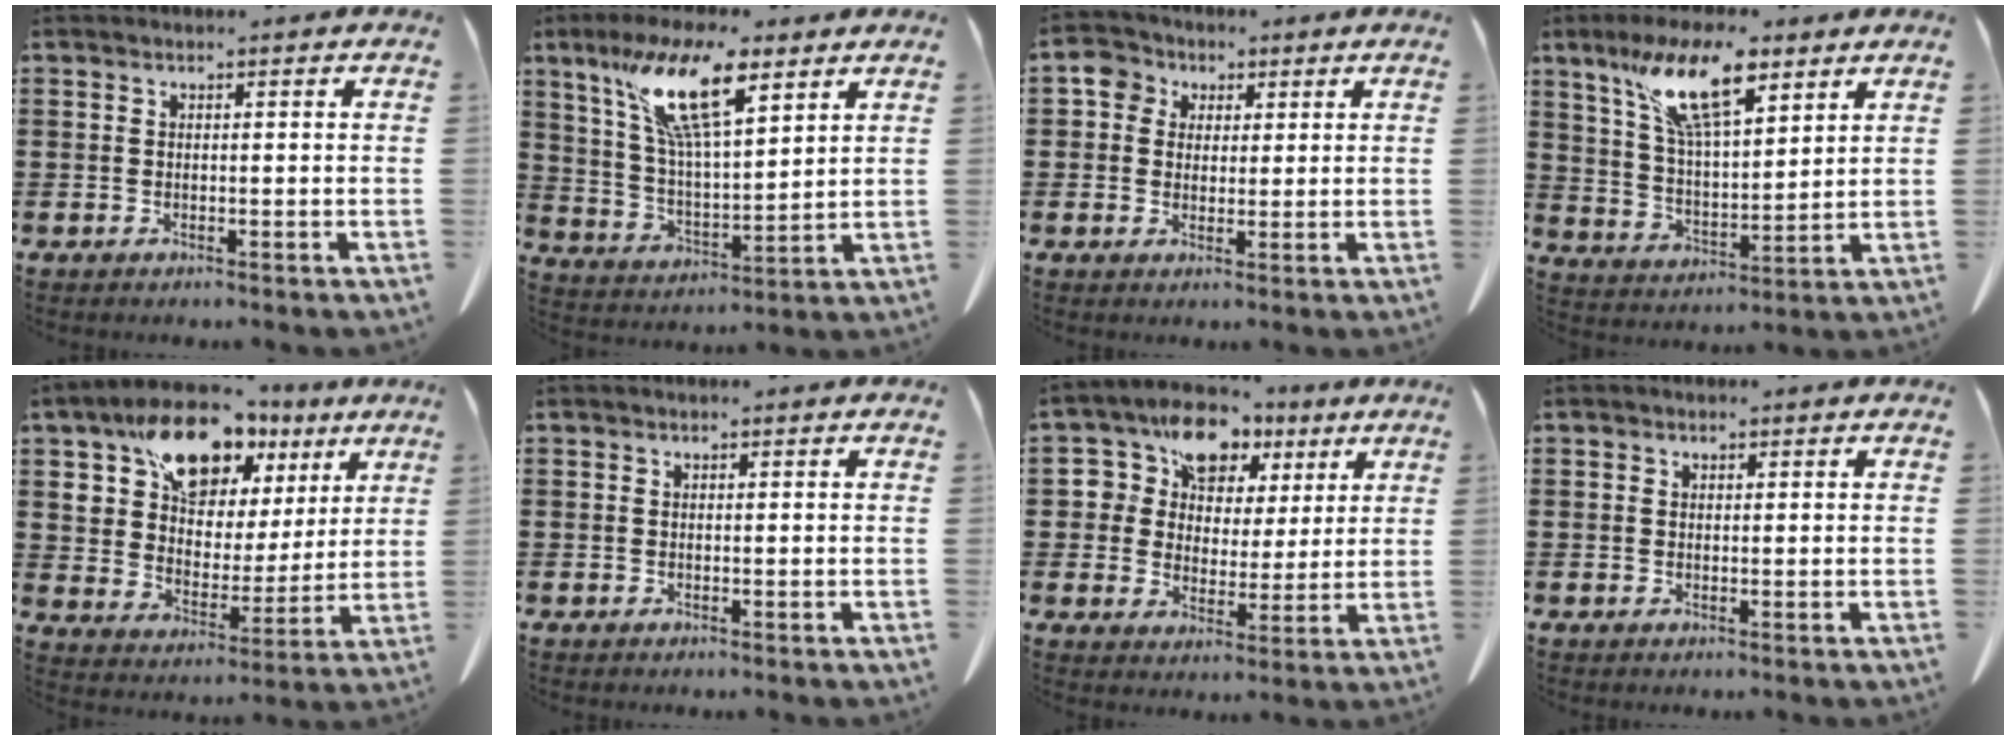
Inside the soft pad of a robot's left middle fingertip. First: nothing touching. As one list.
[{"total": 13.3, "force": [8.1, 3.6, 9.9], "torque": [-0.215, -0.014, 0.142]}, {"total": 4.7, "force": [2.0, 4.0, 1.5], "torque": [-0.041, 0.011, 0.035]}, {"total": 12.6, "force": [8.0, 3.9, 8.9], "torque": [-0.195, -0.012, 0.143]}, {"total": 13.6, "force": [9.7, 7.3, 6.2], "torque": [-0.136, -0.032, 0.178]}, {"total": 0.0}, {"total": 9.5, "force": [5.6, 7.2, 2.9], "torque": [-0.090, -0.015, 0.101]}, {"total": 0.5, "force": [0.3, 0.4, 0.2], "torque": [-0.006, 0.001, 0.007]}]